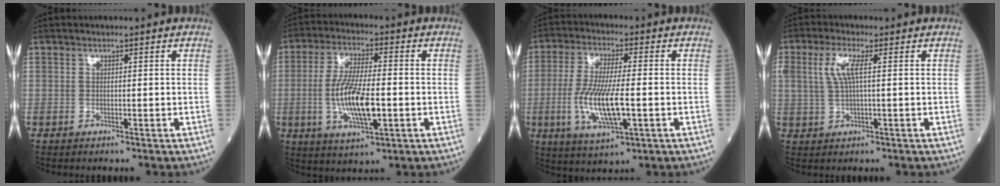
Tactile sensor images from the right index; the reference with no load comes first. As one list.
[{"total": 10.7, "force": [-1.8, 2.6, 10.3], "torque": [-0.207, -0.007, -0.030]}, {"total": 10.9, "force": [-2.3, 2.1, 10.5], "torque": [-0.214, -0.014, -0.038]}, {"total": 4.4, "force": [1.1, 0.9, 4.2], "torque": [-0.099, 0.009, 0.024]}]